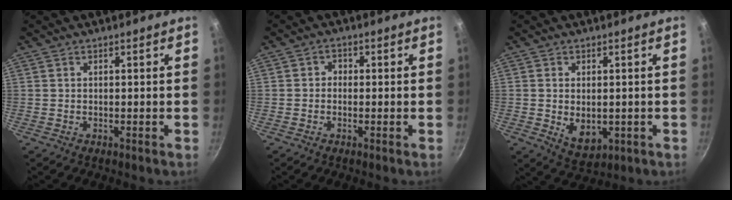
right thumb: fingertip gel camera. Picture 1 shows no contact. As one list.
[{"total": 2.1, "force": [-0.3, 1.9, 0.8], "torque": [0.001, 0.006, -0.012]}, {"total": 6.5, "force": [-0.6, 4.3, 4.8], "torque": [-0.067, -0.012, 0.003]}]